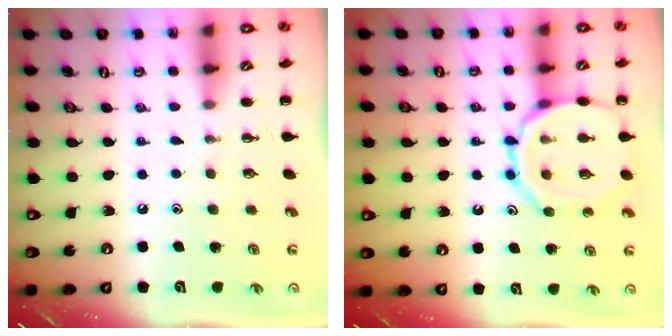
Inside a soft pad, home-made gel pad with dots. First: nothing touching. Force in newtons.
{"total": 12.9, "press": 12.9, "slide": 1.2}